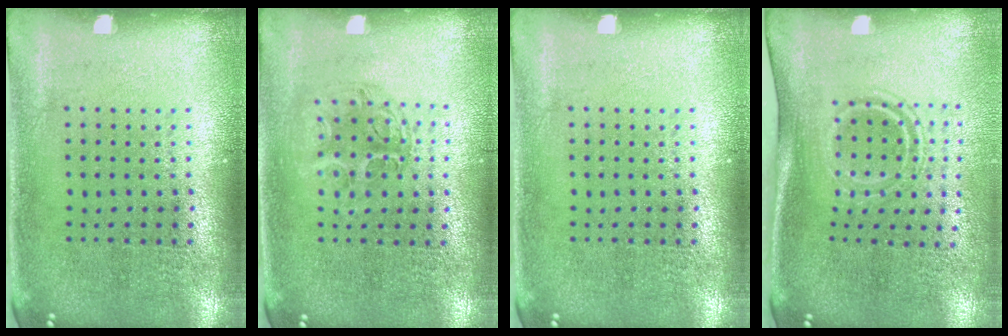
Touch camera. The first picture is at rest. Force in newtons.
{"total": 1.2, "press": 1.1, "slide": 0.6}
{"total": 0.0}
{"total": 1.7, "press": 1.1, "slide": 1.3}